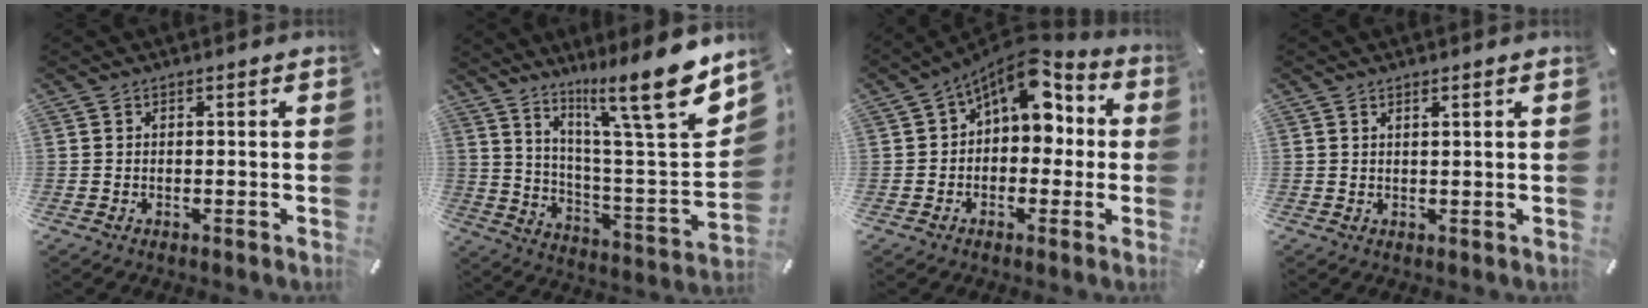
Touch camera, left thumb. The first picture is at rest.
{"total": 19.9, "force": [14.3, 2.3, 13.7], "torque": [-0.203, -0.119, 0.216]}
{"total": 10.8, "force": [4.9, 7.0, 6.7], "torque": [-0.105, -0.033, 0.089]}
{"total": 1.3, "force": [1.0, -0.2, 0.9], "torque": [-0.016, -0.003, 0.018]}